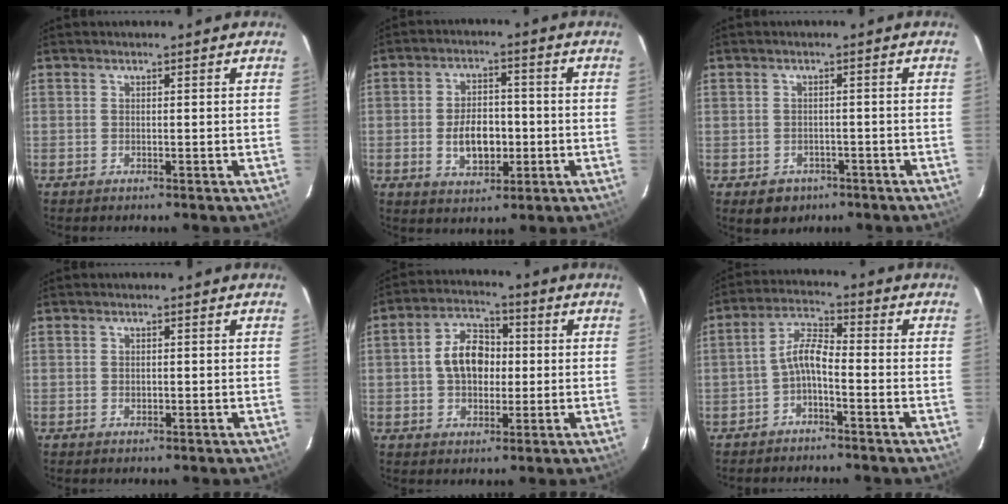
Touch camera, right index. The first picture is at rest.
{"total": 8.4, "force": [-1.6, 5.1, 6.5], "torque": [-0.120, 0.006, -0.017]}
{"total": 4.4, "force": [-1.9, 3.8, 0.8], "torque": [-0.020, 0.008, -0.017]}
{"total": 1.0, "force": [-0.1, 0.8, 0.5], "torque": [-0.006, 0.001, -0.001]}
{"total": 9.2, "force": [0.3, 6.4, 6.6], "torque": [-0.125, 0.026, 0.007]}
{"total": 4.7, "force": [-2.4, 1.3, 3.8], "torque": [-0.088, 0.017, -0.046]}